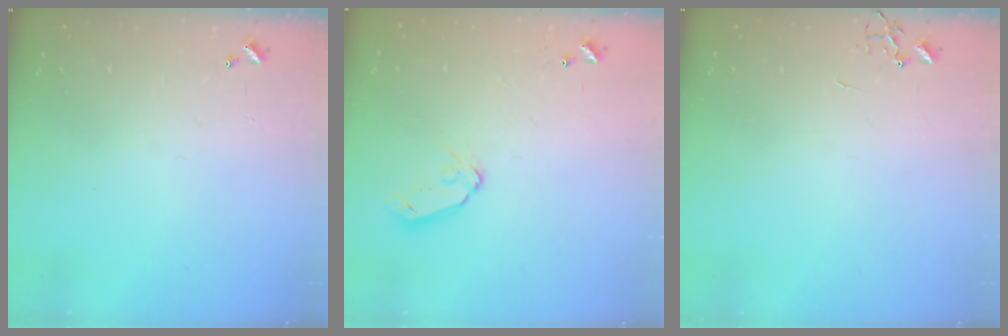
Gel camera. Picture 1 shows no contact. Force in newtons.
{"total": 7.1, "press": 7.1, "slide": 0.8}
{"total": 0.0}